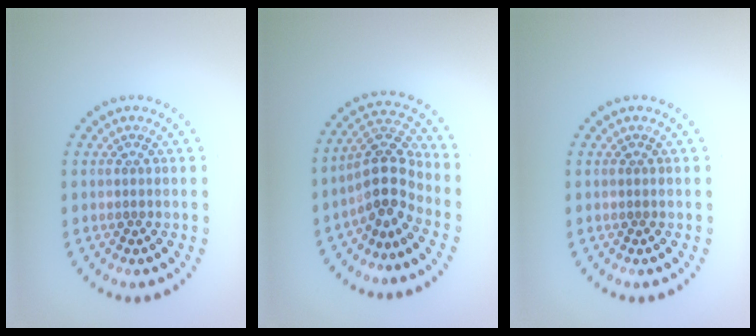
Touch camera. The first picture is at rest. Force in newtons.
{"total": 4.1, "press": 3.4, "slide": 2.3}
{"total": 0.0}